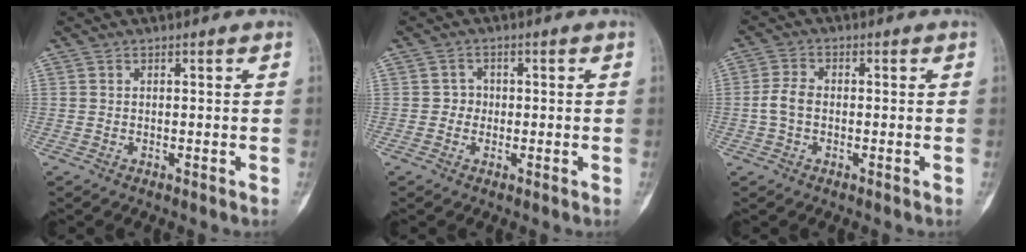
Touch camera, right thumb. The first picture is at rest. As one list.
[{"total": 1.9, "force": [-0.3, 1.8, 0.5], "torque": [0.010, 0.010, -0.011]}, {"total": 3.9, "force": [-0.6, 2.6, 2.8], "torque": [-0.061, 0.010, -0.017]}]